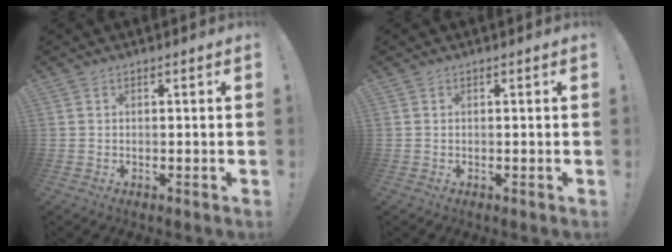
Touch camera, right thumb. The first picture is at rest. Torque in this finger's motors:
{"motor_torque": [0.00, 0.00, -0.16, 0.16, 0.01]}